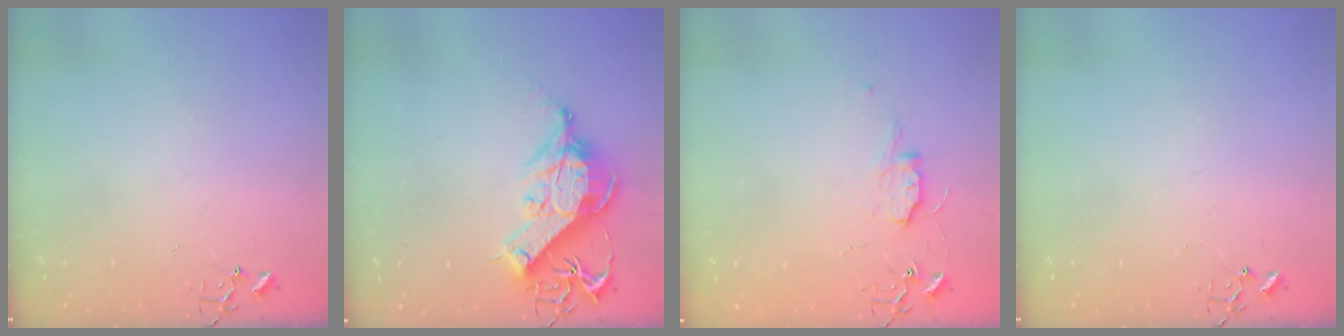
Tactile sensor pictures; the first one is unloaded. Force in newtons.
{"total": 13.7, "press": 13.5, "slide": 2.2}
{"total": 7.3, "press": 7.3, "slide": 0.7}
{"total": 0.0}